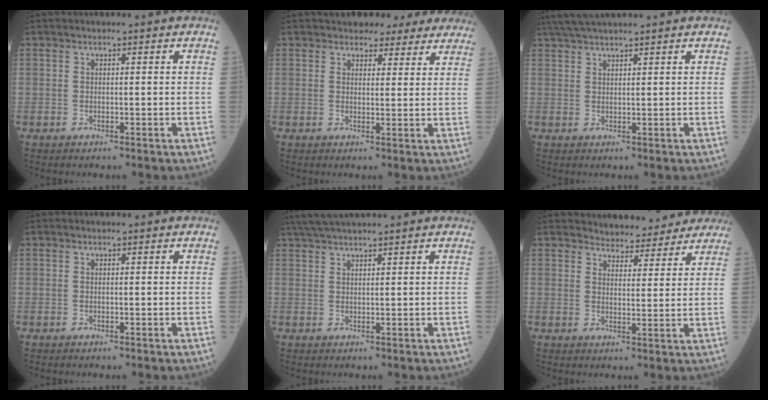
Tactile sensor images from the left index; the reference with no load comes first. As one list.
[{"total": 7.8, "force": [6.9, 3.1, 1.7], "torque": [-0.005, 0.011, 0.072]}, {"total": 5.9, "force": [5.2, -0.7, 2.8], "torque": [-0.049, 0.033, 0.096]}, {"total": 0.0}, {"total": 5.9, "force": [5.1, -0.6, 2.8], "torque": [-0.048, 0.033, 0.095]}, {"total": 8.5, "force": [8.1, 2.3, 1.0], "torque": [-0.002, 0.006, 0.091]}]